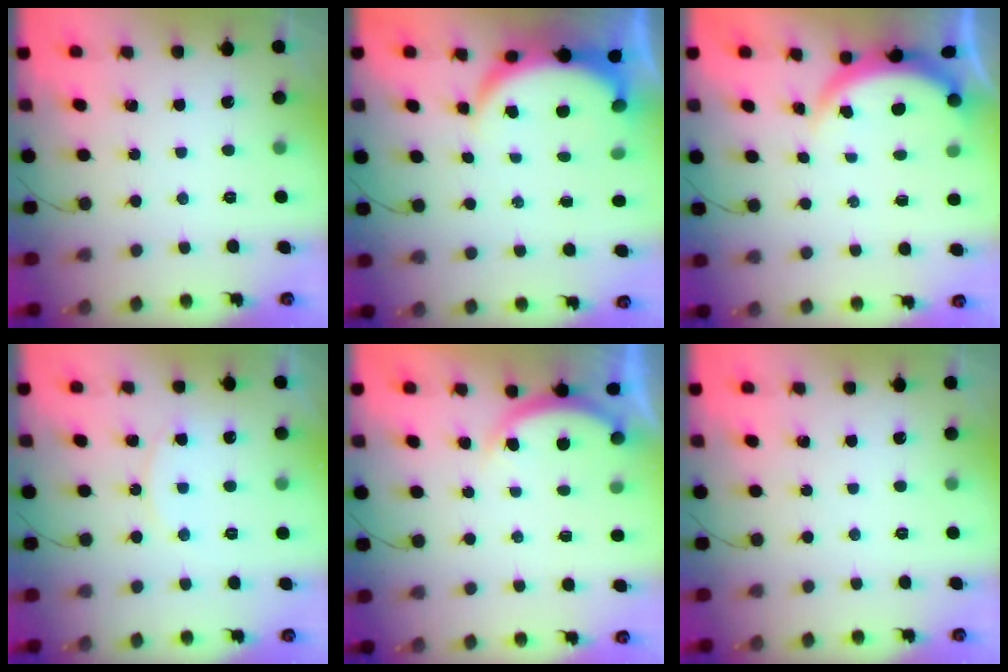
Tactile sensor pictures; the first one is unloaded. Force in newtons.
{"total": 6.2, "press": 6.1, "slide": 0.5}
{"total": 3.8, "press": 3.7, "slide": 0.7}
{"total": 6.6, "press": 6.6, "slide": 0.7}
{"total": 4.3, "press": 4.2, "slide": 0.7}
{"total": 0.0}